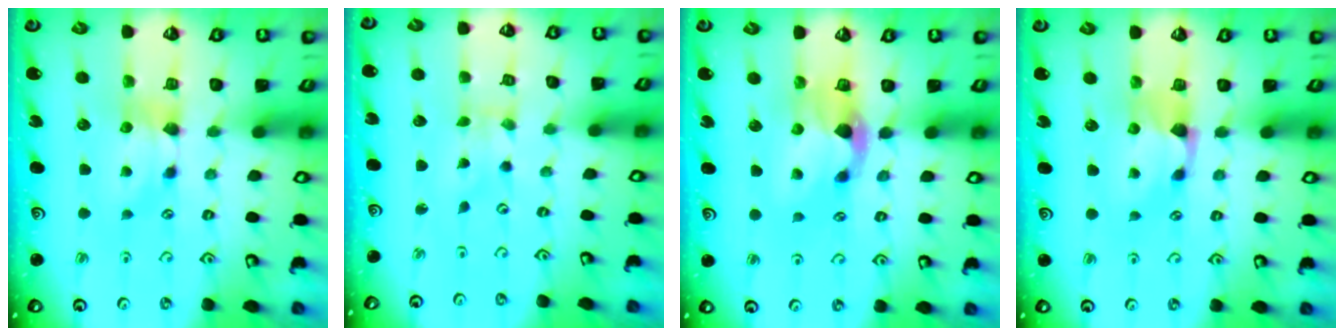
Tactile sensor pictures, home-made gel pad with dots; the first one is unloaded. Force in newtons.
{"total": 3.9, "press": 3.7, "slide": 1.1}
{"total": 3.0, "press": 2.7, "slide": 1.4}
{"total": 1.1, "press": 0.1, "slide": 1.1}